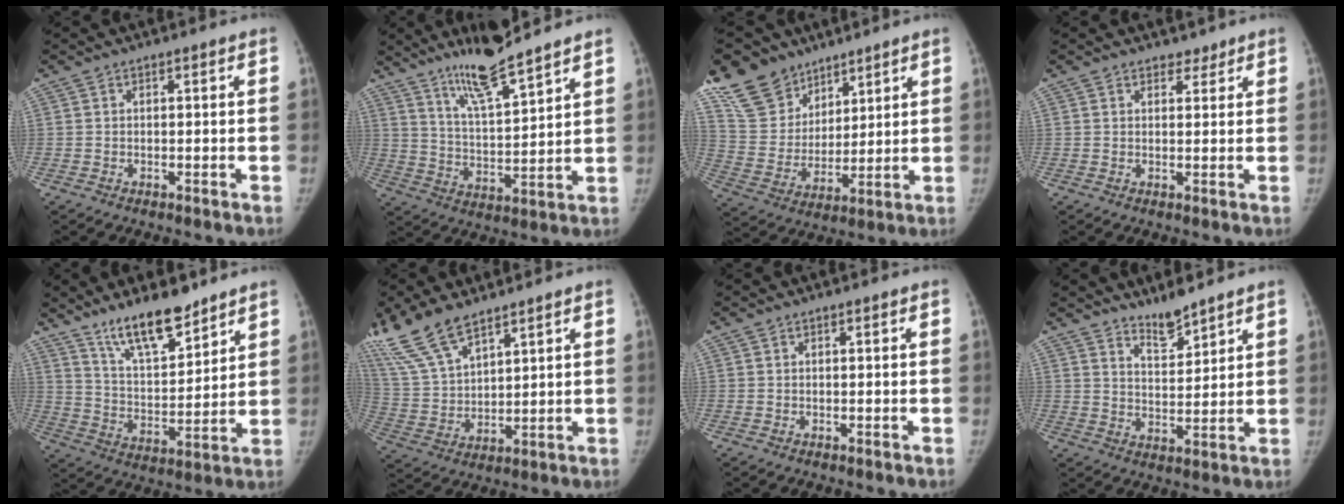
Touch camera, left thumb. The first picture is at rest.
{"total": 11.9, "force": [9.4, 1.2, 7.2], "torque": [-0.121, -0.064, 0.174]}
{"total": 14.6, "force": [10.7, 9.3, 3.5], "torque": [-0.038, -0.045, 0.217]}
{"total": 2.0, "force": [1.6, 1.1, 0.2], "torque": [0.012, -0.010, 0.019]}
{"total": 13.6, "force": [10.4, 4.1, 7.6], "torque": [-0.105, -0.072, 0.192]}
{"total": 13.8, "force": [10.5, 5.0, 7.4], "torque": [-0.146, -0.033, 0.222]}
{"total": 0.0}
{"total": 5.5, "force": [4.9, 1.0, 2.2], "torque": [-0.029, -0.045, 0.093]}